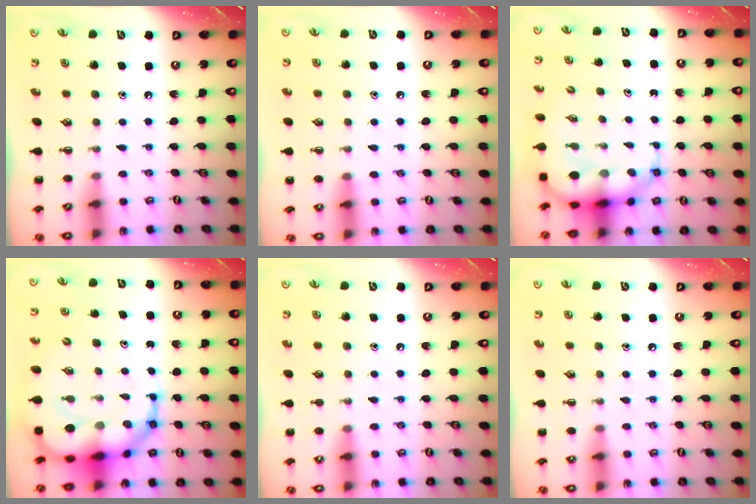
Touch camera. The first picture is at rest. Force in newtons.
{"total": 6.3, "press": 6.0, "slide": 1.9}
{"total": 8.7, "press": 8.3, "slide": 2.7}
{"total": 15.1, "press": 14.6, "slide": 3.9}
{"total": 6.6, "press": 6.3, "slide": 1.9}
{"total": 4.7, "press": 4.5, "slide": 1.4}